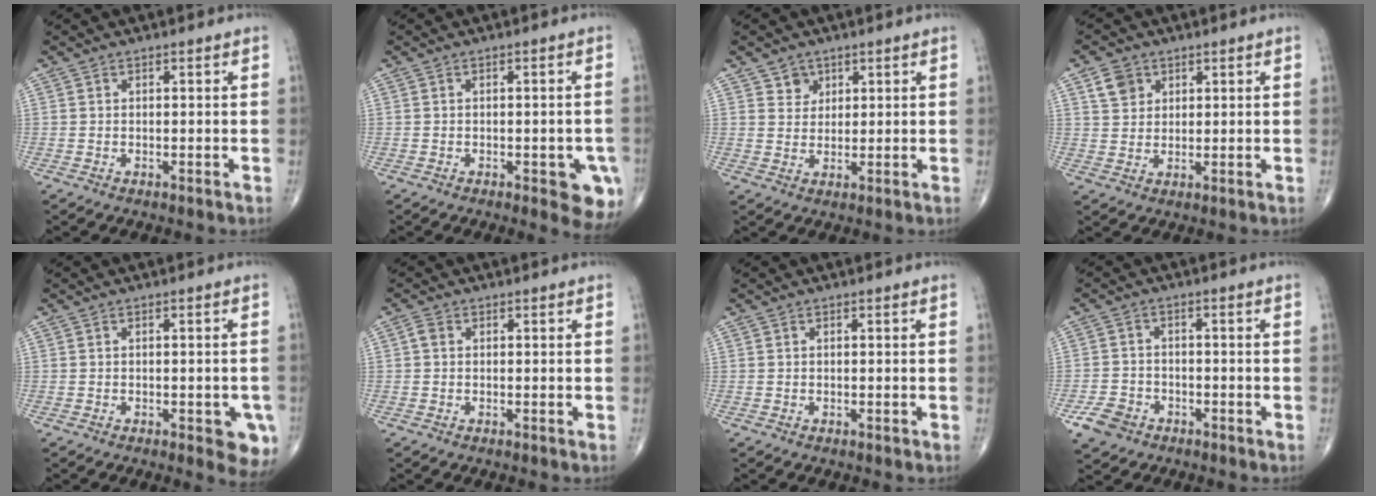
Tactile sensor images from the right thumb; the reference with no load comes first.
{"total": 7.3, "force": [-2.8, 2.8, 6.1], "torque": [-0.047, -0.002, -0.031]}
{"total": 3.2, "force": [1.9, 2.5, 0.5], "torque": [0.012, -0.012, 0.032]}
{"total": 4.6, "force": [2.2, 3.7, 1.6], "torque": [-0.012, -0.007, 0.043]}
{"total": 6.1, "force": [-2.4, 2.4, 5.0], "torque": [-0.036, -0.002, -0.025]}
{"total": 1.3, "force": [0.1, 1.0, 0.9], "torque": [-0.015, 0.004, 0.000]}
{"total": 0.0}
{"total": 5.3, "force": [-3.0, 4.0, 1.9], "torque": [-0.031, 0.015, -0.051]}